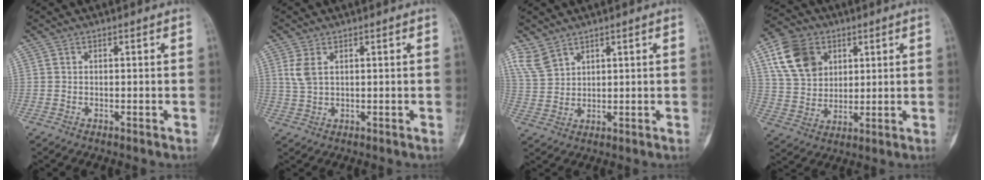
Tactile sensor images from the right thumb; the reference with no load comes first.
{"total": 3.4, "force": [1.3, 1.7, 2.6], "torque": [-0.063, 0.003, 0.034]}
{"total": 4.5, "force": [3.5, 2.5, 1.4], "torque": [-0.024, -0.017, 0.082]}
{"total": 13.0, "force": [5.3, 9.9, 6.6], "torque": [-0.100, -0.008, 0.101]}